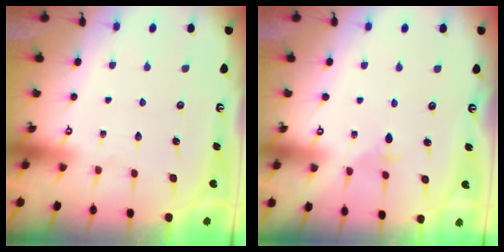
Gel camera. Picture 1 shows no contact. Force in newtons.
{"total": 3.0, "press": 2.9, "slide": 0.5}